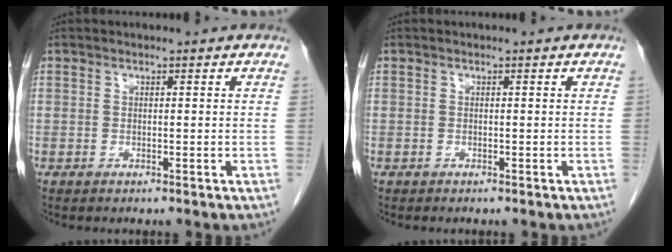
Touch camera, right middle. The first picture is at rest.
{"total": 0.0}